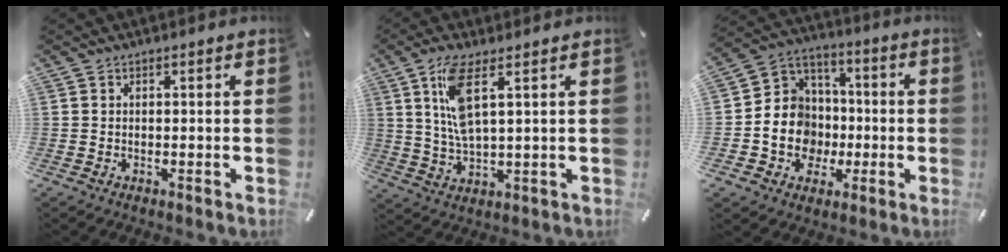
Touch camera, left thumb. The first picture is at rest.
{"total": 9.8, "force": [3.8, 3.0, 8.5], "torque": [-0.184, -0.002, 0.064]}
{"total": 13.2, "force": [-2.8, 12.3, 3.7], "torque": [-0.074, 0.015, -0.043]}